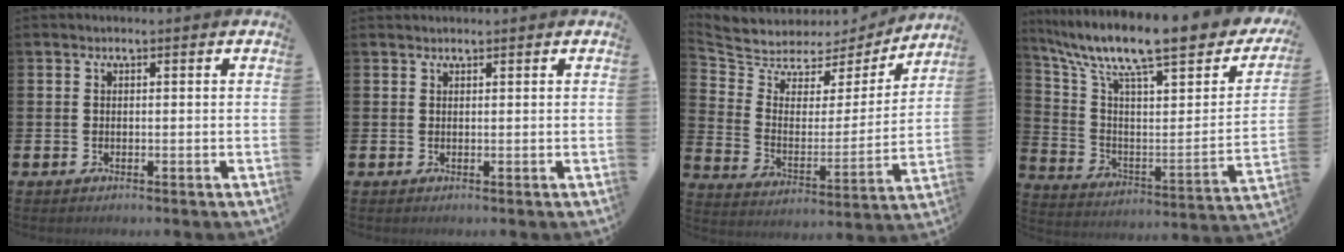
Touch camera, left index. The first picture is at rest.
{"total": 0.7, "force": [0.7, 0.1, -0.2], "torque": [0.018, -0.006, 0.009]}
{"total": 6.4, "force": [5.8, 2.7, 0.3], "torque": [-0.047, -0.049, 0.095]}
{"total": 12.1, "force": [9.3, 3.0, 7.2], "torque": [-0.145, -0.075, 0.146]}